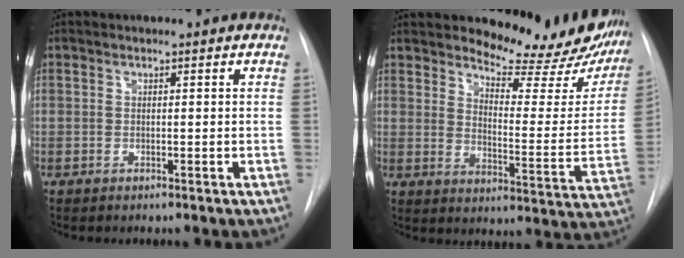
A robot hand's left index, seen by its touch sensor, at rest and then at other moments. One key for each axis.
{"total": 19.9, "fx": 17.9, "fy": 5.2, "fz": 7.2, "tx": -0.083, "ty": -0.086, "tz": 0.215}